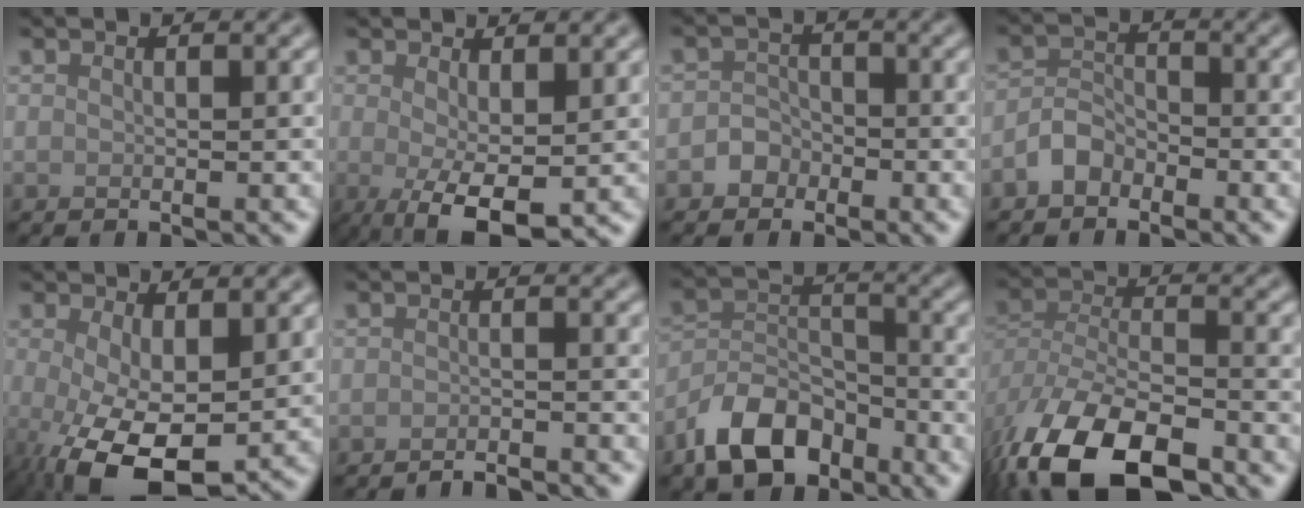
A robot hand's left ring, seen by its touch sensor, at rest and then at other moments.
{"total": 5.1, "force": [-0.7, 1.7, 4.7], "torque": [-0.087, -0.013, -0.010]}
{"total": 1.8, "force": [-1.0, 1.5, 0.2], "torque": [0.004, 0.009, -0.020]}
{"total": 2.2, "force": [-1.6, 1.3, 0.7], "torque": [-0.010, 0.011, -0.037]}
{"total": 8.8, "force": [-2.4, 3.9, 7.6], "torque": [-0.157, -0.023, -0.034]}
{"total": 2.6, "force": [-2.4, 0.3, 0.9], "torque": [-0.001, 0.002, -0.036]}
{"total": 7.2, "force": [-4.7, 4.1, 3.7], "torque": [-0.061, 0.000, -0.095]}
{"total": 12.9, "force": [-8.1, 6.0, 8.1], "torque": [-0.177, -0.022, -0.147]}